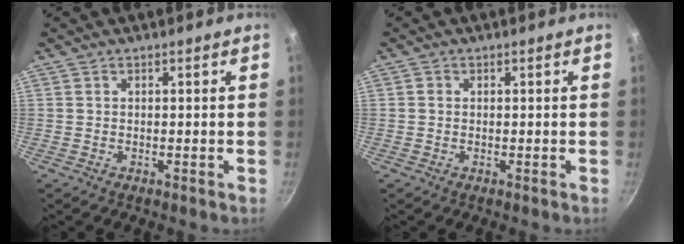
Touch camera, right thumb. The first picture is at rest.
{"total": 0.8, "force": [0.1, 0.8, 0.3], "torque": [-0.005, 0.004, 0.000]}